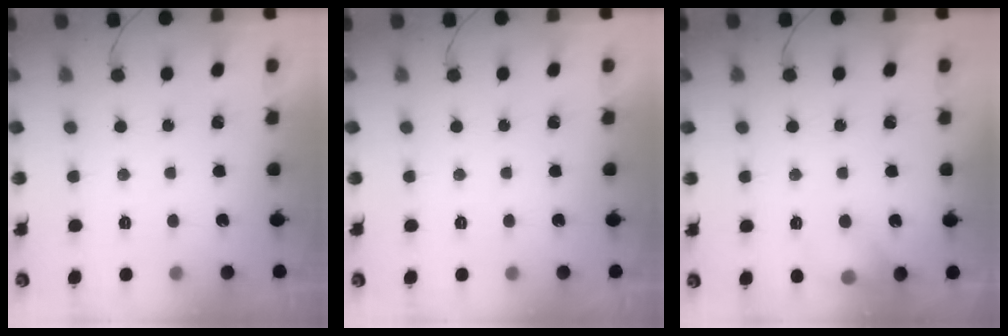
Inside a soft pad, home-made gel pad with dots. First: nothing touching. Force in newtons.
{"total": 0.0}
{"total": 9.2, "press": 9.1, "slide": 1.4}